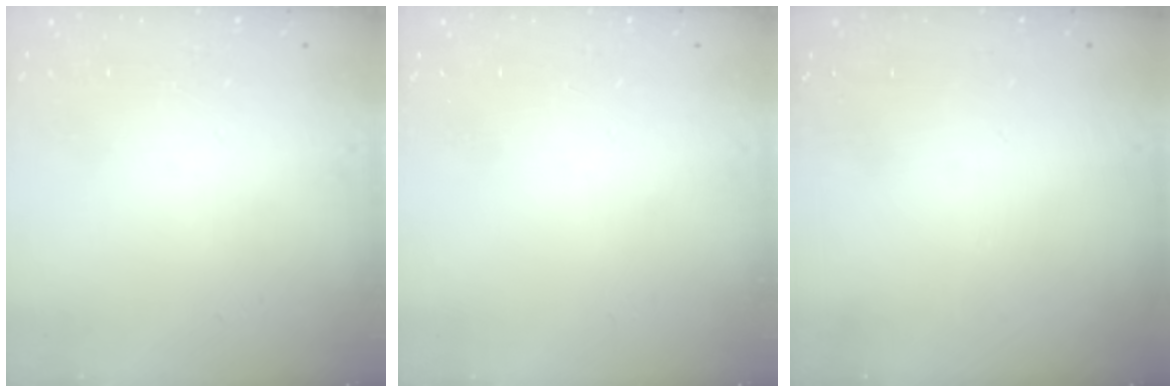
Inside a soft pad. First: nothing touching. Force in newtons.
{"total": 0.0}
{"total": 0.0}